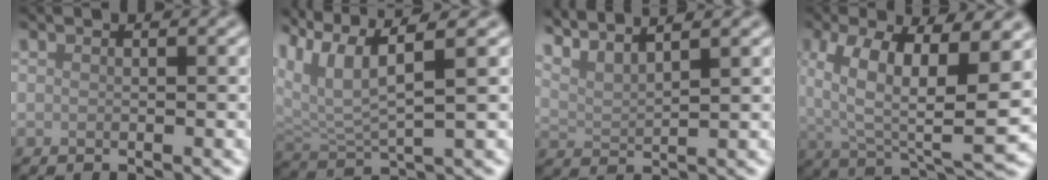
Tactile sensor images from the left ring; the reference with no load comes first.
{"total": 6.9, "force": [3.8, 1.7, 5.5], "torque": [-0.112, 0.010, 0.073]}
{"total": 5.0, "force": [4.3, 1.0, 2.4], "torque": [-0.041, 0.018, 0.058]}
{"total": 11.2, "force": [2.9, 4.1, 10.0], "torque": [-0.171, -0.008, 0.046]}